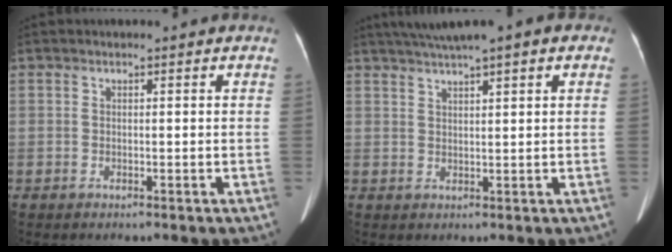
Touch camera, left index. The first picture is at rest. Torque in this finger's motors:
{"motor_torque": [-0.08, -1.43, -0.41, -0.11]}